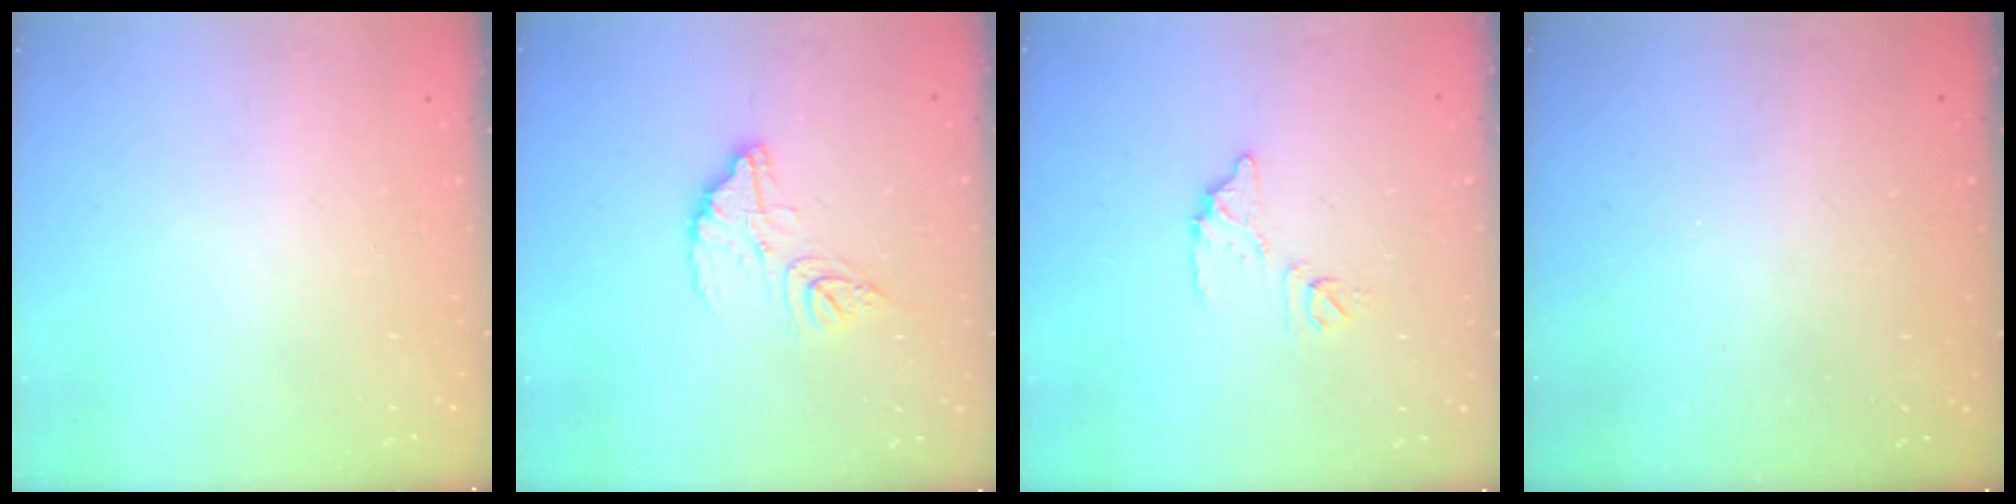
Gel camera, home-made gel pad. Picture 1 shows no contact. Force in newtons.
{"total": 12.3, "press": 12.3, "slide": 1.1}
{"total": 8.5, "press": 8.4, "slide": 0.3}
{"total": 3.2, "press": 3.2, "slide": 0.1}